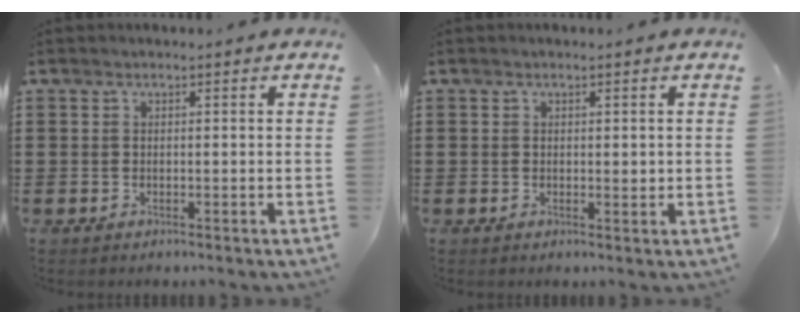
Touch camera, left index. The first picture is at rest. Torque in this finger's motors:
{"motor_torque": [0.07, 0.04, -0.01, 0.00]}